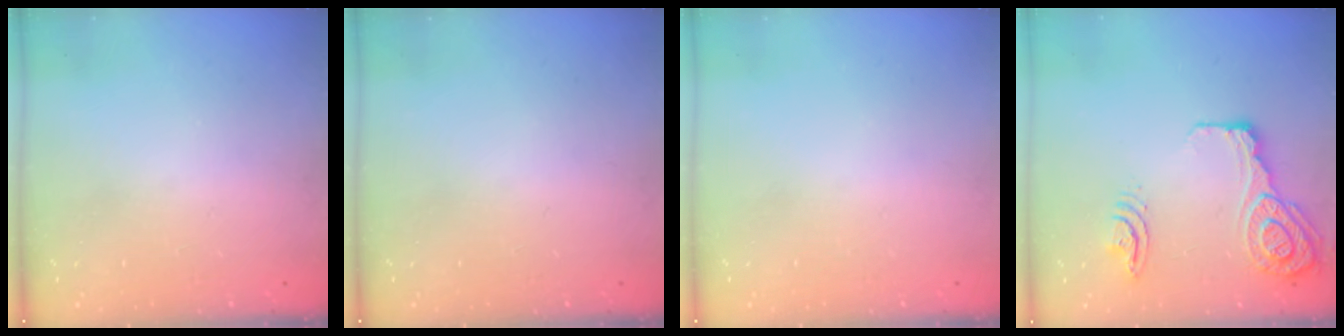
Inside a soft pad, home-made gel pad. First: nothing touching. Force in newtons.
{"total": 0.0}
{"total": 0.0}
{"total": 17.9, "press": 17.6, "slide": 3.7}